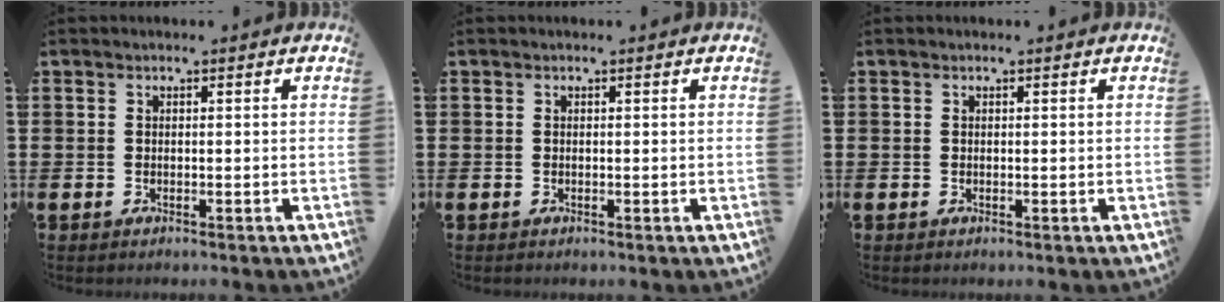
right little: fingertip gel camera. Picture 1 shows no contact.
{"total": 0.0}
{"total": 0.0}